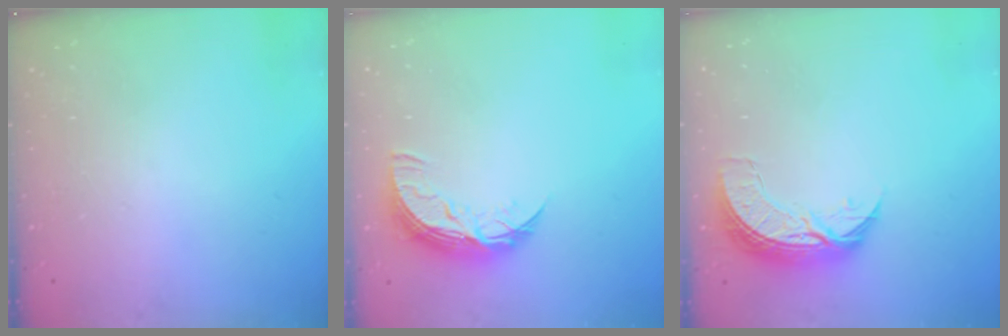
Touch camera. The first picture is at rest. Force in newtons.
{"total": 9.1, "press": 9.1, "slide": 0.4}
{"total": 8.6, "press": 8.6, "slide": 0.6}